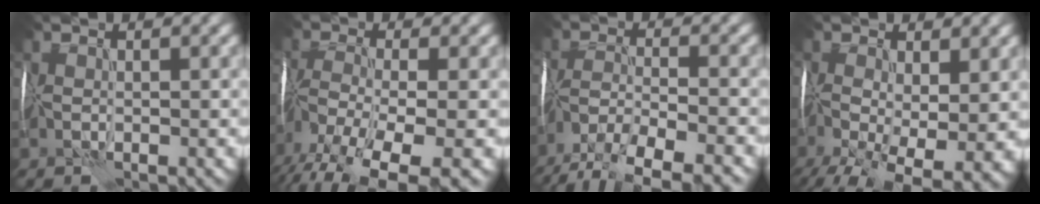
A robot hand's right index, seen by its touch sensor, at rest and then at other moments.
{"total": 12.3, "force": [-8.0, 4.1, 8.5], "torque": [-0.176, -0.025, -0.126]}
{"total": 9.2, "force": [-7.4, 2.6, 4.9], "torque": [-0.080, -0.019, -0.124]}
{"total": 10.9, "force": [-4.1, 5.0, 8.7], "torque": [-0.164, -0.038, -0.052]}